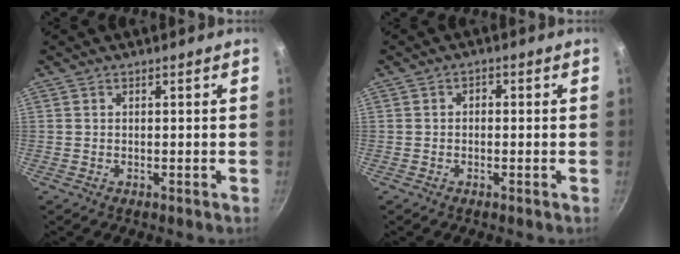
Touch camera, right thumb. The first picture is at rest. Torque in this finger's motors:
{"motor_torque": [-0.20, -0.08, -0.28, 0.06, 0.05]}